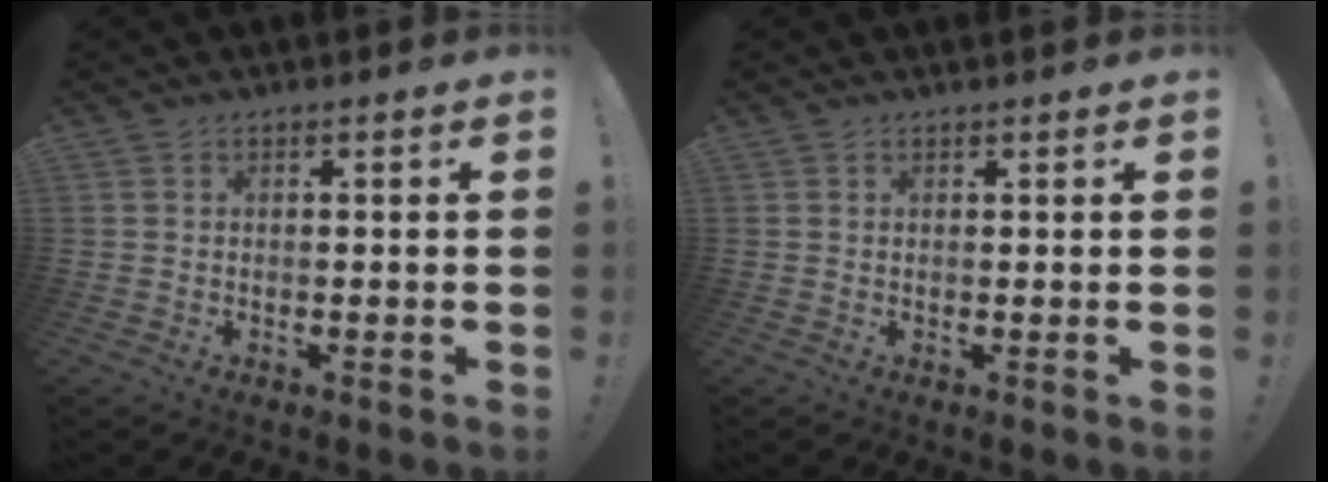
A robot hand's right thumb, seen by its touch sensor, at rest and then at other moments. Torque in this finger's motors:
{"motor_torque": [0.05, -0.04, -0.23, 0.17, 0.00]}